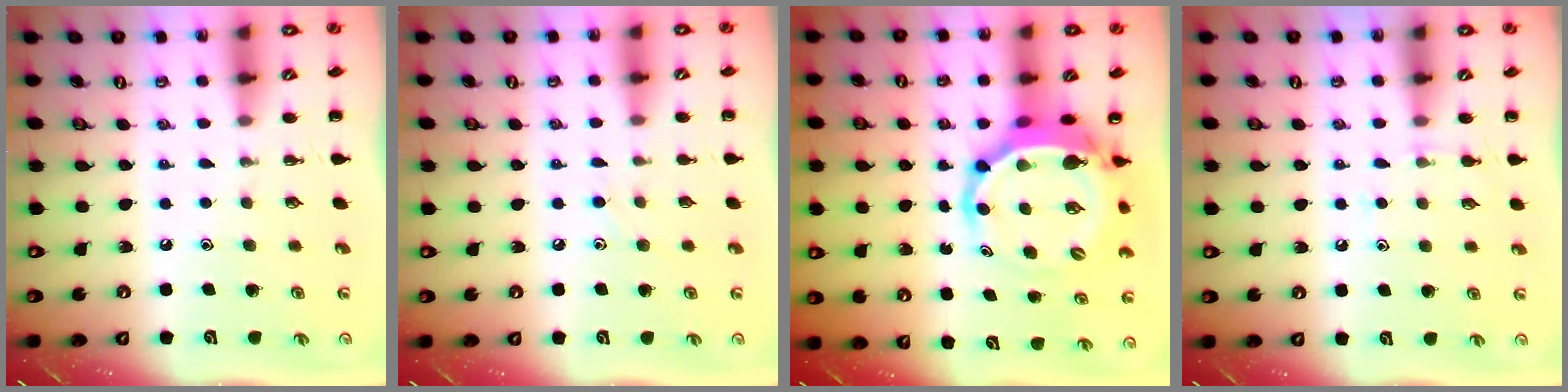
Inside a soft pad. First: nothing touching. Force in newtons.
{"total": 5.2, "press": 4.9, "slide": 1.8}
{"total": 7.1, "press": 6.9, "slide": 1.9}
{"total": 5.2, "press": 4.8, "slide": 1.8}